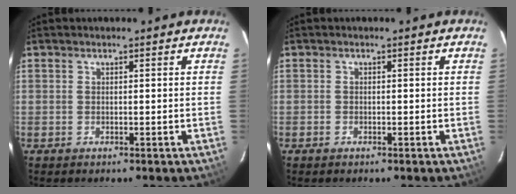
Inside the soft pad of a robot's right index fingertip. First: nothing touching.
{"total": 0.6, "force": [-0.5, 0.3, 0.0], "torque": [-0.003, 0.002, -0.011]}